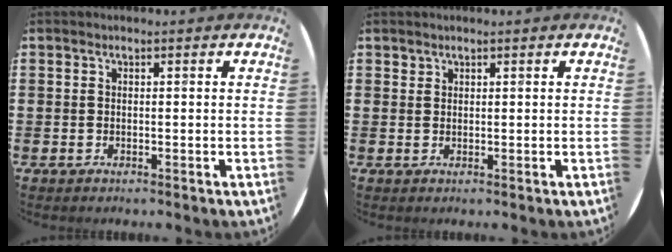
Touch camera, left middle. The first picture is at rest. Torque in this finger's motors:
{"motor_torque": [-0.09, 0.11, -0.03, 0.01]}